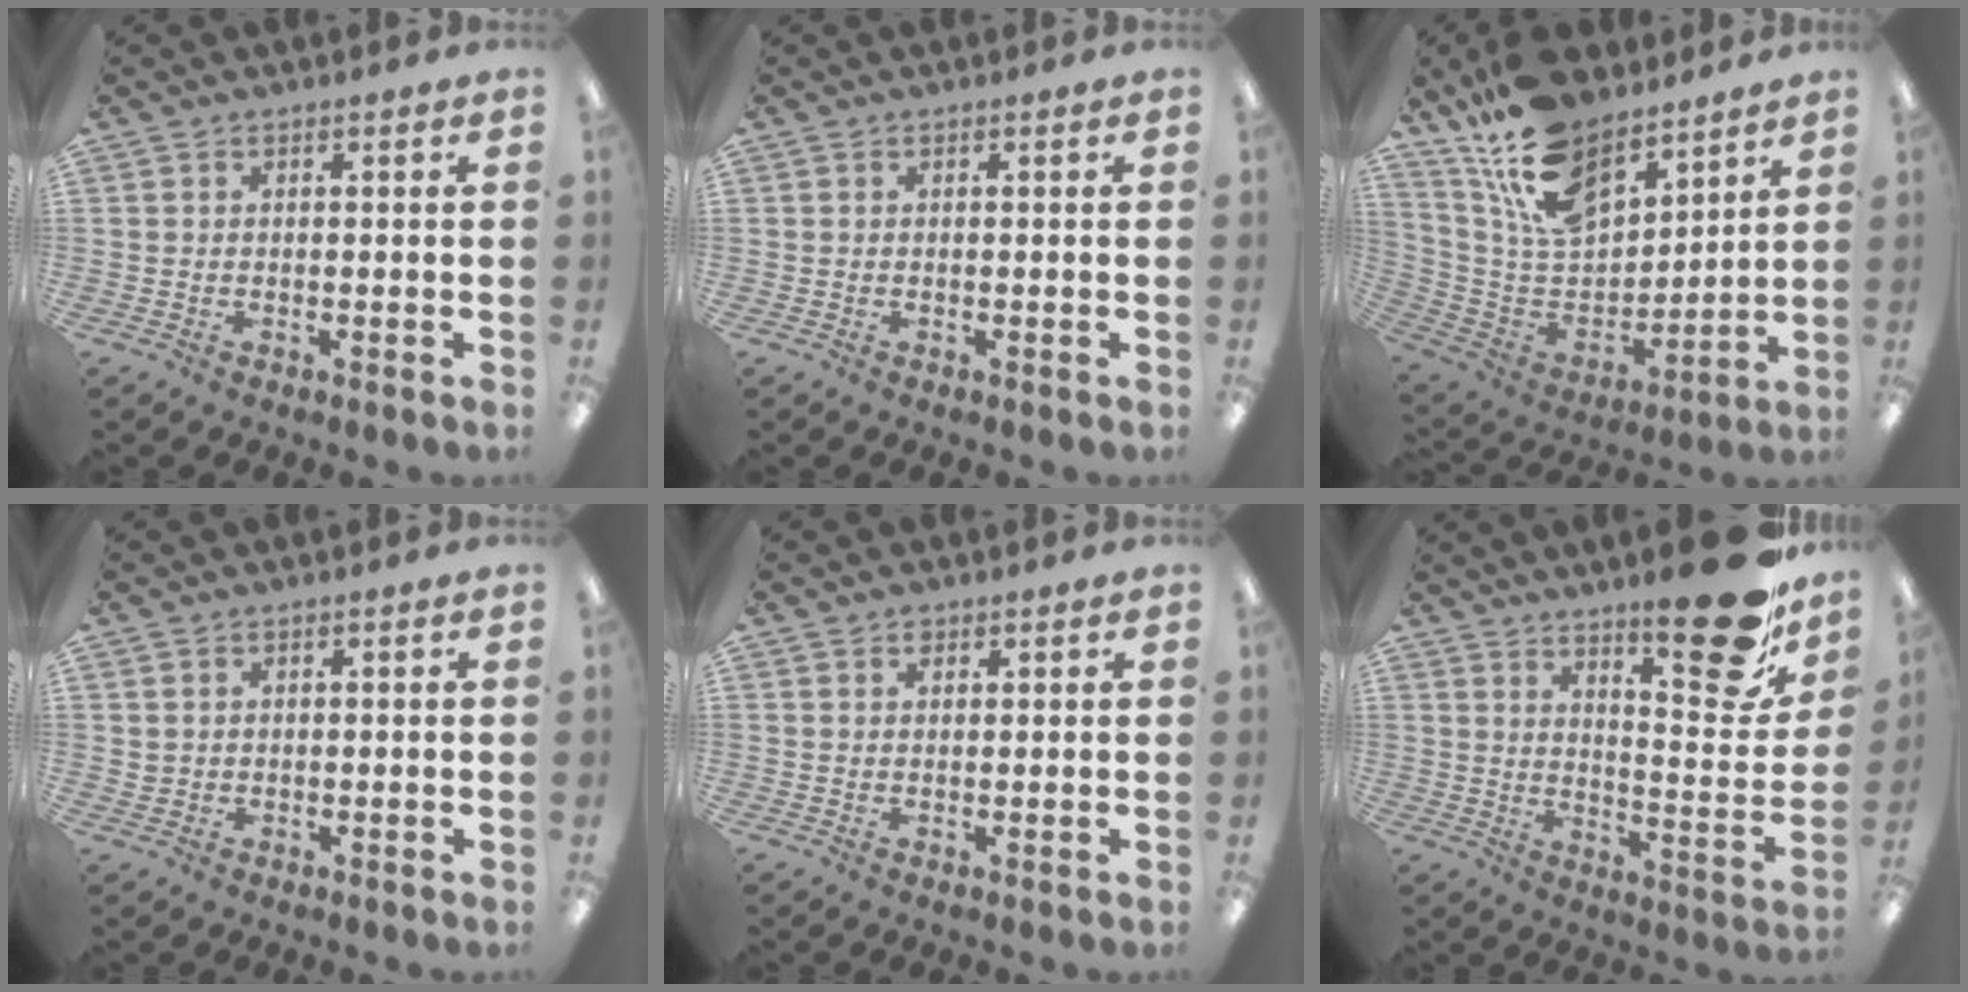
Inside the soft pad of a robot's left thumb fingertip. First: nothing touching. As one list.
[{"total": 0.0}, {"total": 18.3, "force": [13.3, 8.7, 9.0], "torque": [-0.187, -0.068, 0.247]}, {"total": 1.3, "force": [0.6, 1.2, 0.3], "torque": [-0.007, 0.004, 0.009]}, {"total": 1.2, "force": [0.9, 0.7, 0.4], "torque": [-0.003, -0.002, 0.015]}, {"total": 21.5, "force": [14.6, 7.1, 14.1], "torque": [-0.173, -0.108, 0.231]}]